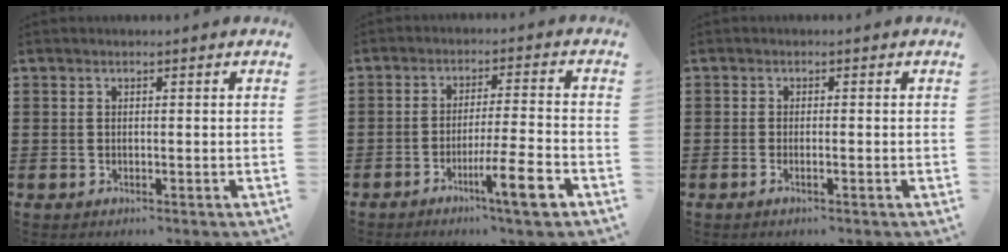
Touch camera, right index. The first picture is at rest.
{"total": 8.4, "force": [-4.7, 0.3, 7.0], "torque": [-0.116, -0.003, -0.083]}
{"total": 0.9, "force": [-0.5, 0.0, 0.8], "torque": [-0.013, -0.003, -0.009]}